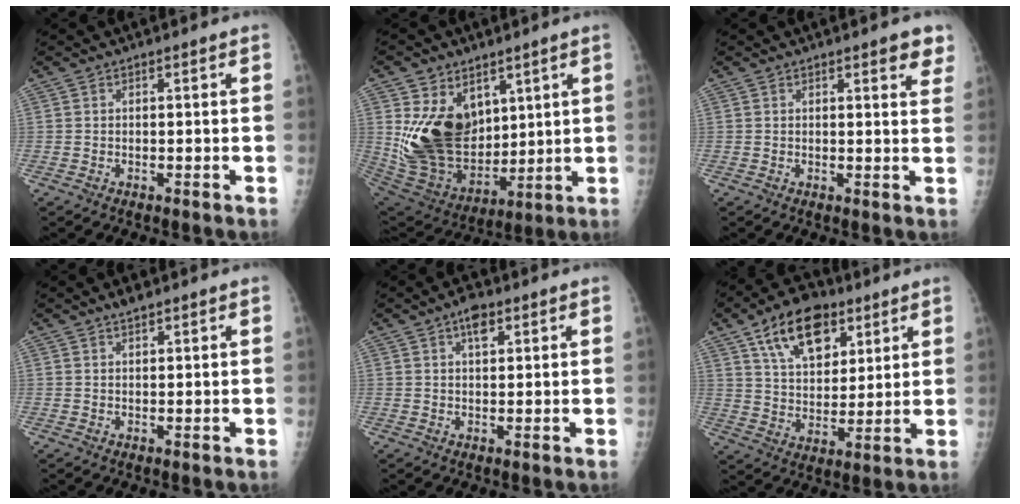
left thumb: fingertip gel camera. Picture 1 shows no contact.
{"total": 17.8, "force": [5.4, 12.6, 11.4], "torque": [-0.169, -0.043, 0.131]}
{"total": 4.0, "force": [2.6, 1.3, 2.8], "torque": [-0.015, -0.011, 0.026]}
{"total": 1.9, "force": [1.4, 0.7, 1.1], "torque": [-0.014, -0.005, 0.022]}
{"total": 3.7, "force": [1.9, 1.8, 2.6], "torque": [-0.032, -0.003, 0.027]}
{"total": 15.5, "force": [8.2, 8.9, 9.7], "torque": [-0.123, -0.029, 0.142]}